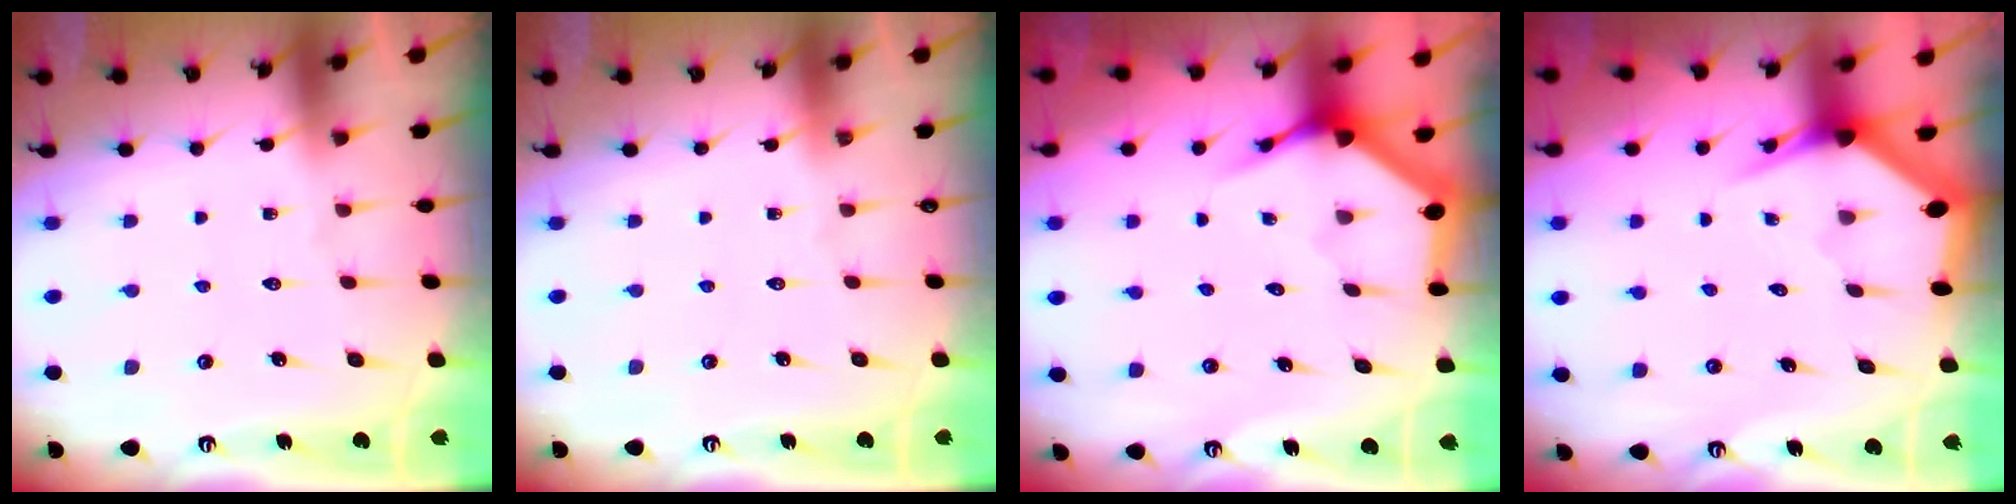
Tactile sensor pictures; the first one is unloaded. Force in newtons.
{"total": 0.0}
{"total": 3.8, "press": 3.8, "slide": 0.4}
{"total": 3.5, "press": 3.5, "slide": 0.1}